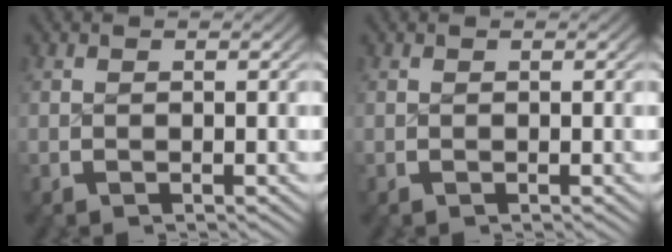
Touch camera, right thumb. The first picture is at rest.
{"total": 0.0}